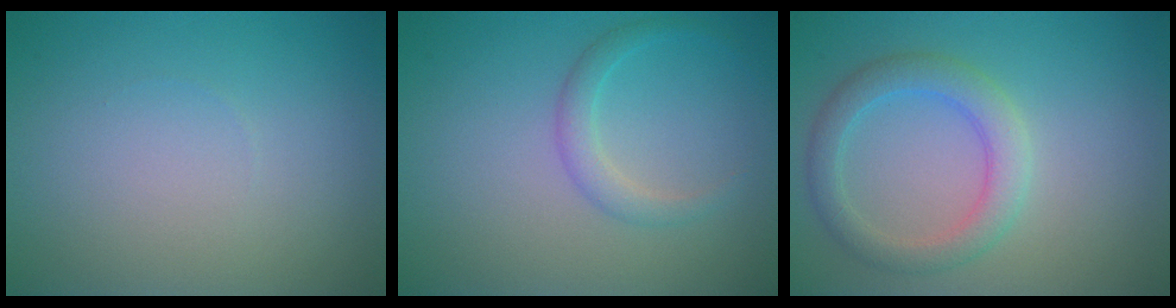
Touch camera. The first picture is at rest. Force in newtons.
{"total": 1.8, "press": 1.8, "slide": 0.1}
{"total": 3.4, "press": 3.4, "slide": 0.2}